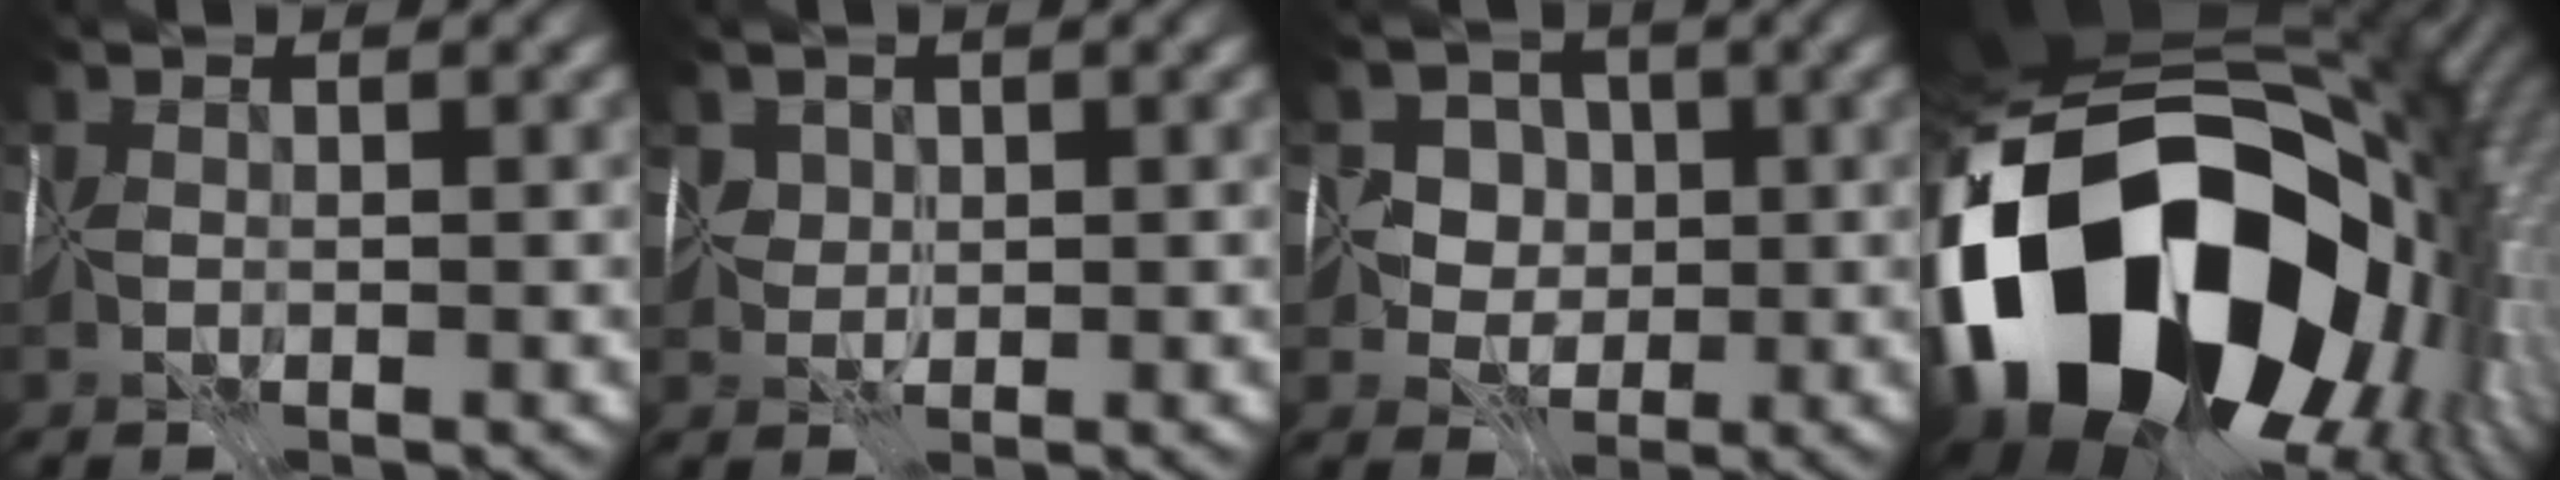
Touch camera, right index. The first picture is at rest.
{"total": 1.6, "force": [1.0, 1.2, -0.3], "torque": [0.013, 0.008, 0.017]}
{"total": 3.7, "force": [0.9, 3.5, 1.0], "torque": [0.006, 0.014, -0.005]}
{"total": 21.0, "force": [-4.5, 14.1, 14.9], "torque": [-0.306, -0.046, -0.053]}